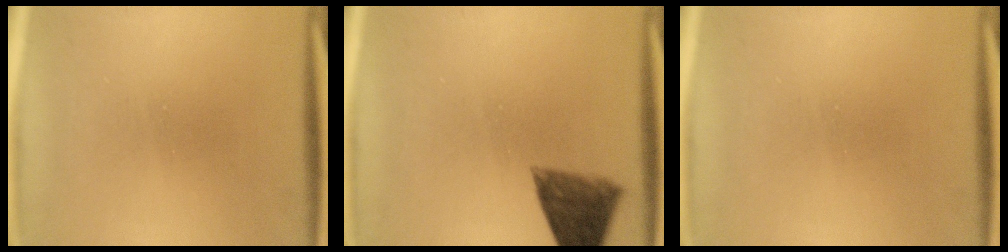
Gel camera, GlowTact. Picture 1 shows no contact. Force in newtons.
{"total": 7.1}
{"total": 0.0}